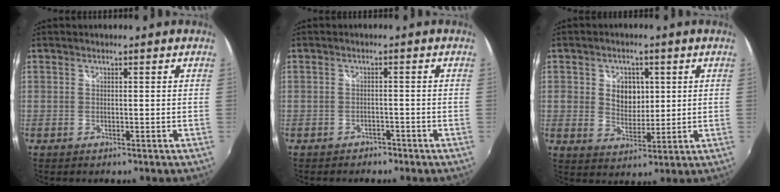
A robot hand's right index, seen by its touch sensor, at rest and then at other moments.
{"total": 2.5, "force": [-2.1, 1.3, 0.5], "torque": [-0.013, -0.004, -0.029]}
{"total": 7.1, "force": [1.4, 5.5, 4.3], "torque": [-0.074, 0.005, 0.027]}